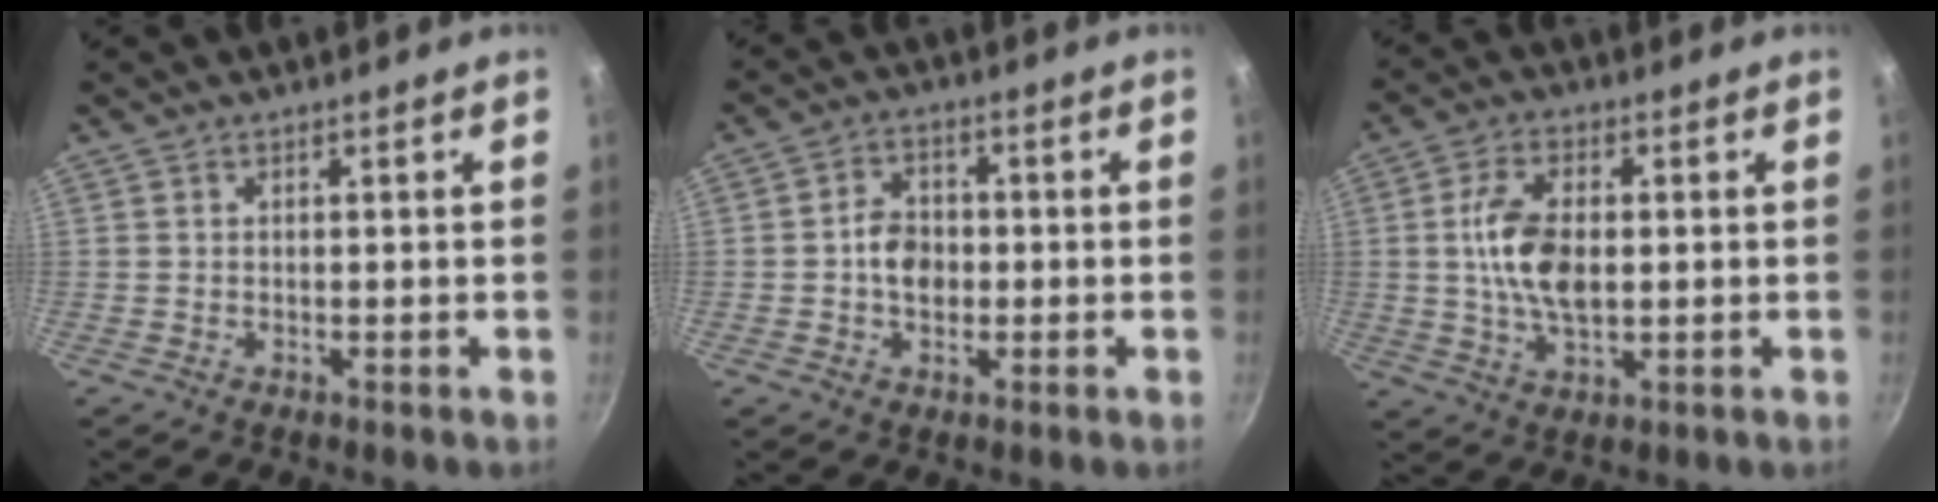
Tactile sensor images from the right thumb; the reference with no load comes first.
{"total": 5.8, "force": [-0.7, 4.4, 3.7], "torque": [-0.043, 0.014, -0.017]}
{"total": 10.3, "force": [0.6, 5.5, 8.8], "torque": [-0.169, 0.000, 0.013]}